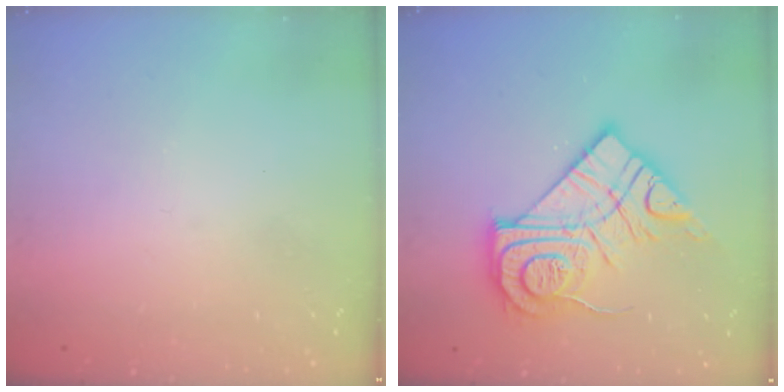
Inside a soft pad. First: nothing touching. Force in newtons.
{"total": 18.2, "press": 18.1, "slide": 1.2}